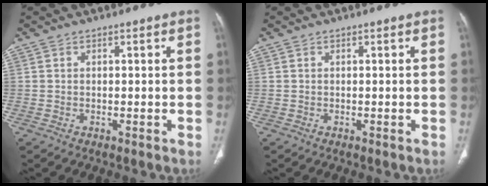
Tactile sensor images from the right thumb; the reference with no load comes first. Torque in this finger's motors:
{"motor_torque": [0.00, 0.00, -0.01, 0.01, 0.00]}